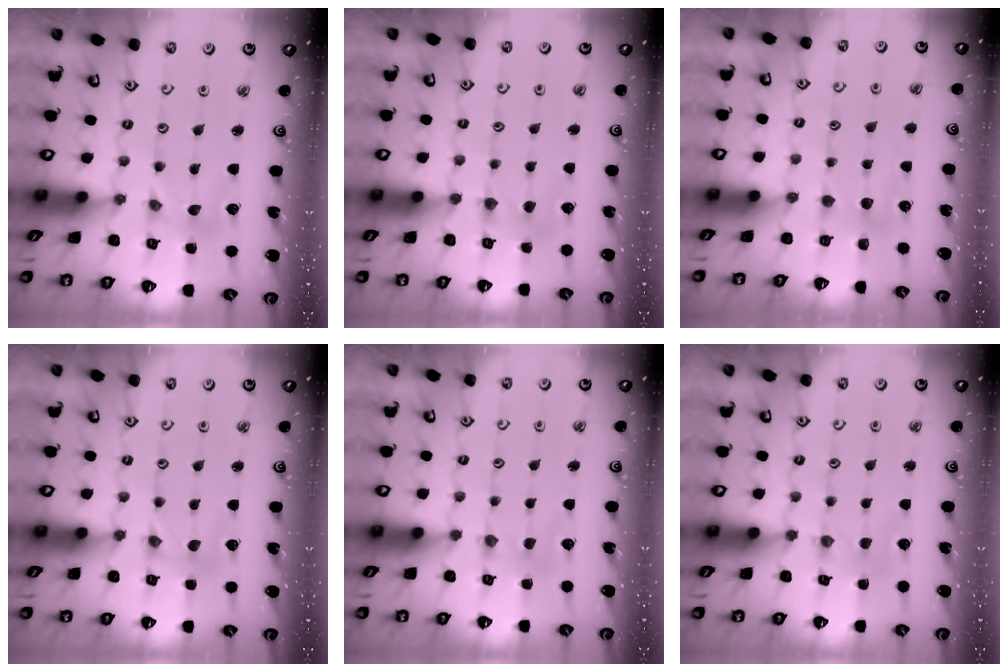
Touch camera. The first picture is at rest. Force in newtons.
{"total": 2.8, "press": 2.7, "slide": 0.6}
{"total": 3.7, "press": 3.7, "slide": 0.4}
{"total": 0.0}
{"total": 1.8, "press": 1.8, "slide": 0.4}
{"total": 1.4, "press": 1.4, "slide": 0.3}